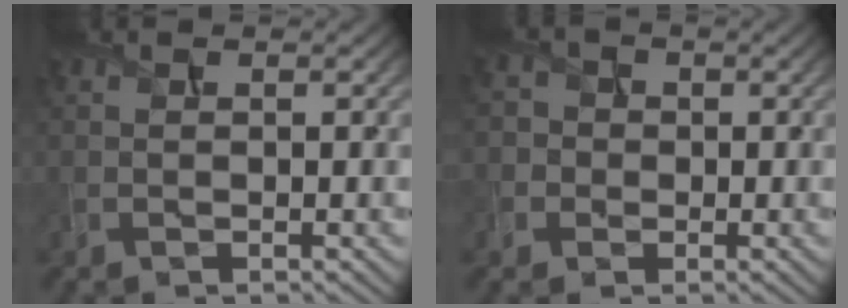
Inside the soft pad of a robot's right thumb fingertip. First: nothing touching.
{"total": 3.4, "force": [-0.3, 3.3, 0.6], "torque": [-0.012, 0.006, -0.028]}